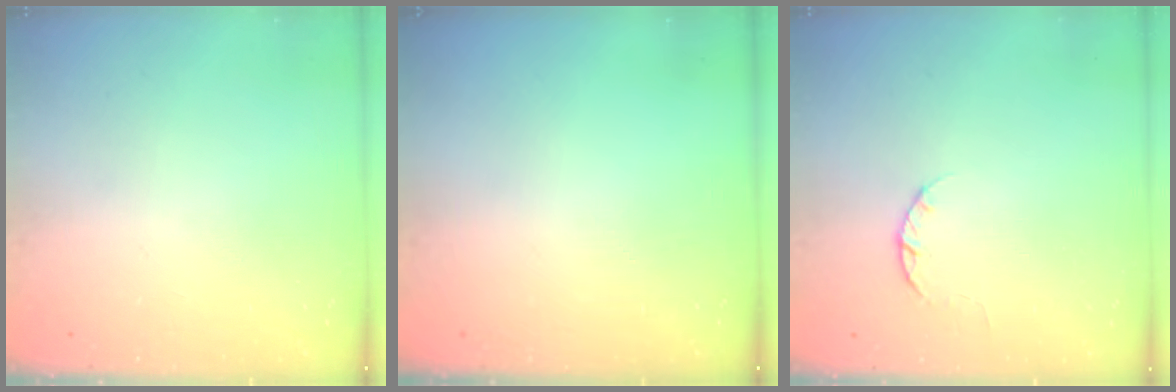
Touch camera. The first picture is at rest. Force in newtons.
{"total": 0.0}
{"total": 2.4, "press": 2.4, "slide": 0.4}